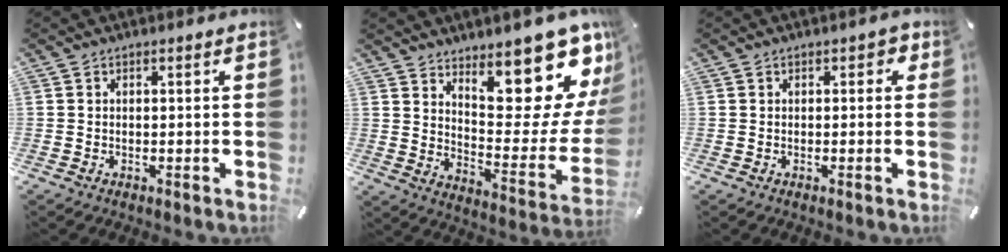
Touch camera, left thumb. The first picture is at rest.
{"total": 18.7, "force": [14.6, 6.5, 9.7], "torque": [-0.096, -0.136, 0.241]}
{"total": 1.1, "force": [0.2, 0.9, 0.6], "torque": [-0.012, 0.007, 0.002]}